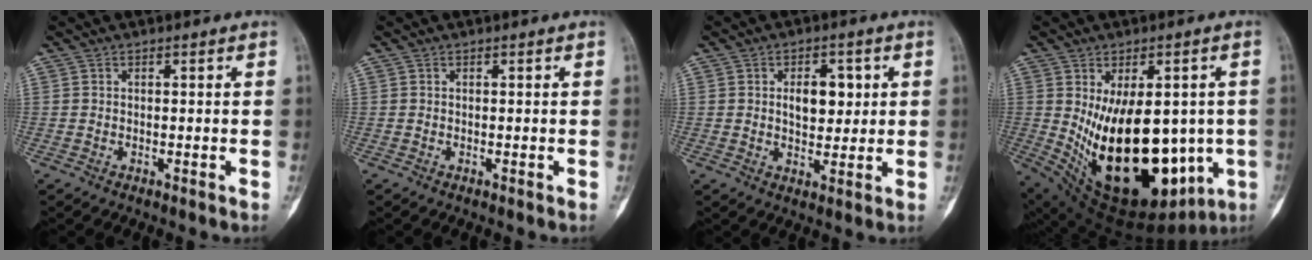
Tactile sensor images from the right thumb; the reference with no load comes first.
{"total": 0.0}
{"total": 6.6, "force": [1.4, 4.0, 5.1], "torque": [-0.049, -0.005, 0.023]}
{"total": 25.9, "force": [-2.5, 13.4, 22.1], "torque": [-0.327, -0.030, 0.006]}